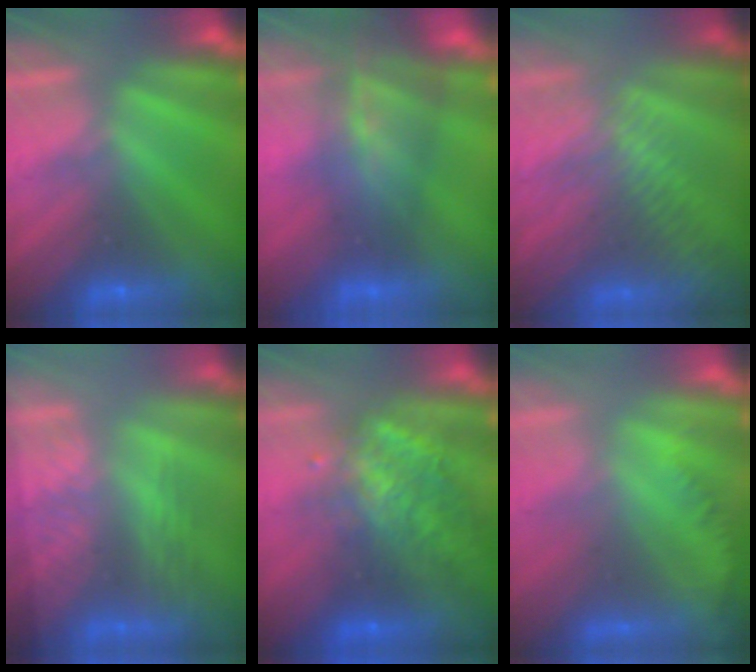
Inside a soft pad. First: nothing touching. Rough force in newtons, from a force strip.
{"total": 8.9}
{"total": 8.3}
{"total": 2.9}
{"total": 5.5}
{"total": 1.3}